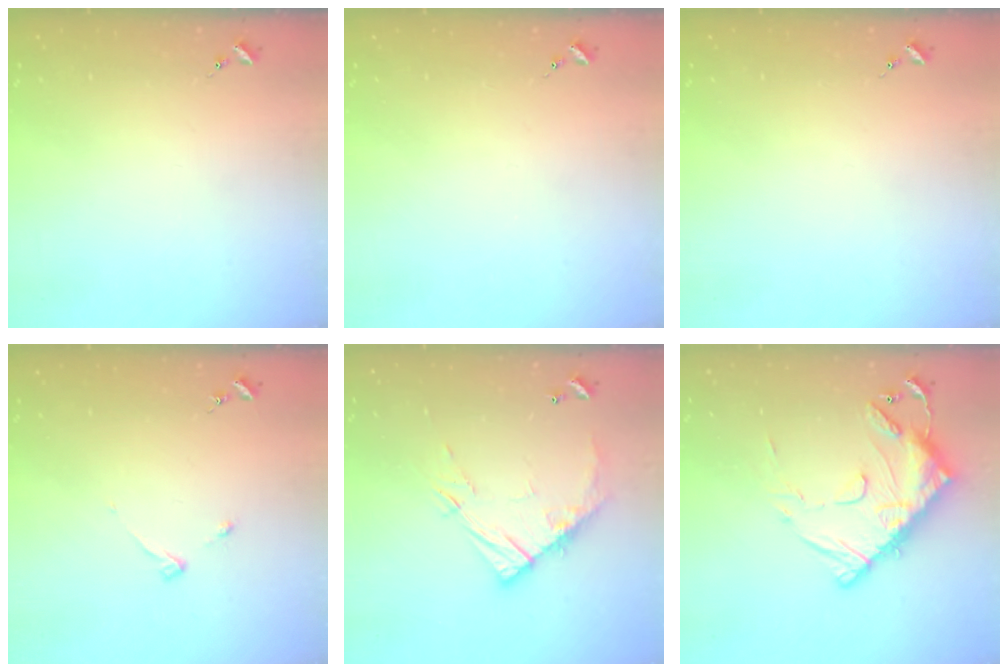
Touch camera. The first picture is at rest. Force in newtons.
{"total": 0.0}
{"total": 0.0}
{"total": 3.8, "press": 3.8, "slide": 0.5}
{"total": 12.4, "press": 12.3, "slide": 1.2}
{"total": 16.8, "press": 16.7, "slide": 1.2}